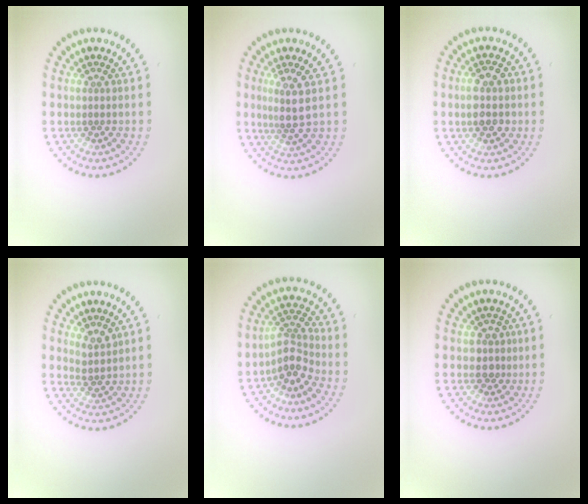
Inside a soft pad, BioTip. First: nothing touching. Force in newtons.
{"total": 2.5, "press": 2.0, "slide": 1.5}
{"total": 3.5, "press": 3.5, "slide": 0.3}
{"total": 1.7, "press": 1.4, "slide": 1.1}
{"total": 2.8, "press": 2.1, "slide": 1.9}
{"total": 1.6, "press": 1.3, "slide": 0.9}